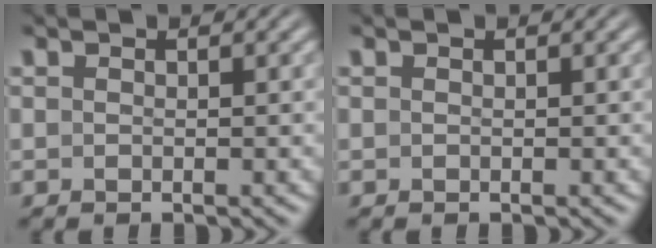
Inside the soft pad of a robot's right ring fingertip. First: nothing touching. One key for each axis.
{"total": 0.0}